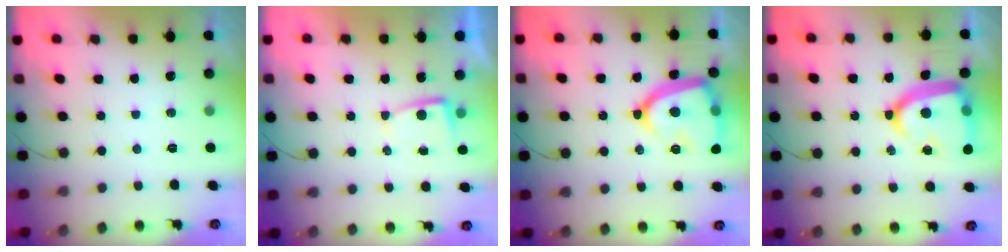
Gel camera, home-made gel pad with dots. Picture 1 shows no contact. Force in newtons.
{"total": 2.0, "press": 2.0, "slide": 0.3}
{"total": 19.4, "press": 19.3, "slide": 2.0}
{"total": 17.3, "press": 17.3, "slide": 1.6}